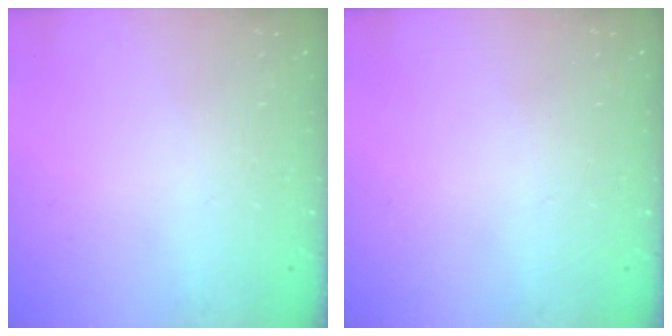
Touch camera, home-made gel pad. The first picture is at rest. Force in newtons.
{"total": 0.0}